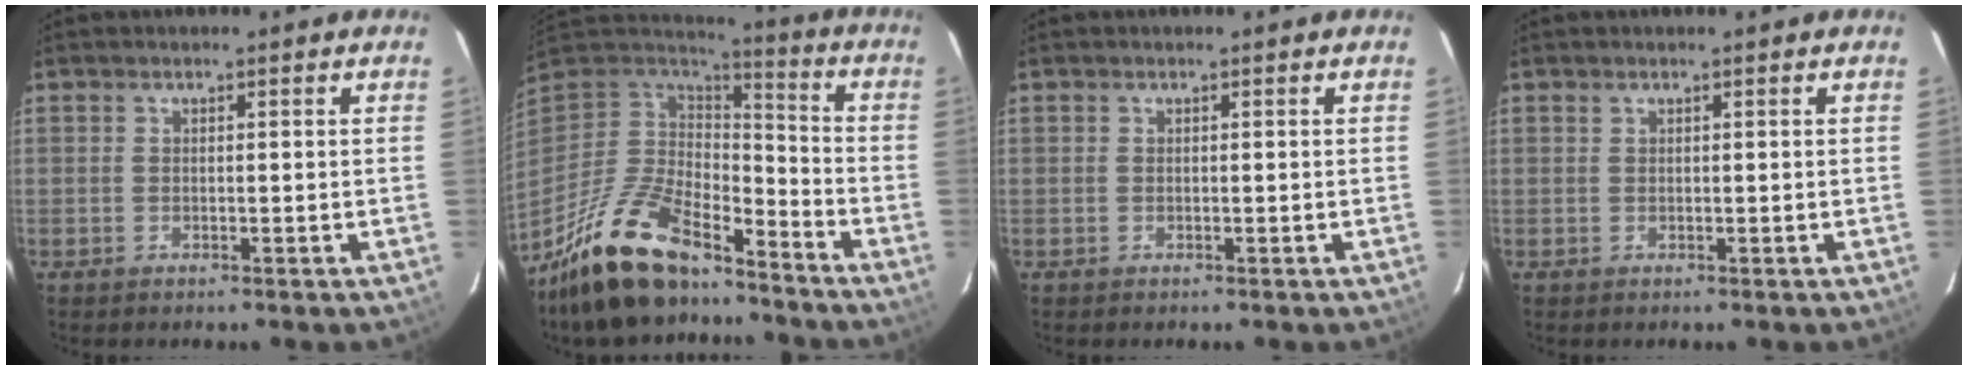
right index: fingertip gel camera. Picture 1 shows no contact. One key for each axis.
{"total": 21.6, "fx": -16.1, "fy": 7.9, "fz": 11.9, "tx": -0.245, "ty": -0.021, "tz": -0.285}
{"total": 0.0}
{"total": 0.0}